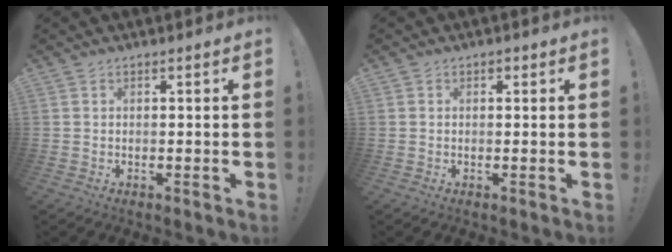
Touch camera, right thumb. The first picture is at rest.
{"total": 0.8, "force": [0.2, 0.7, 0.4], "torque": [-0.003, 0.000, 0.001]}